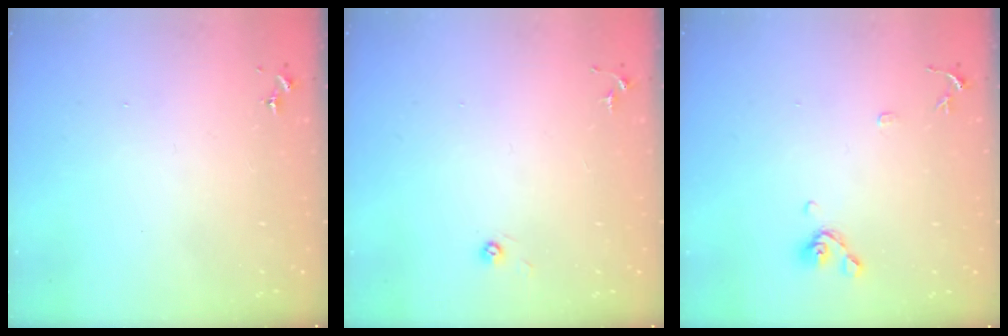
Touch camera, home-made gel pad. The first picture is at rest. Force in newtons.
{"total": 3.1, "press": 3.0, "slide": 0.8}
{"total": 8.3, "press": 8.0, "slide": 2.1}